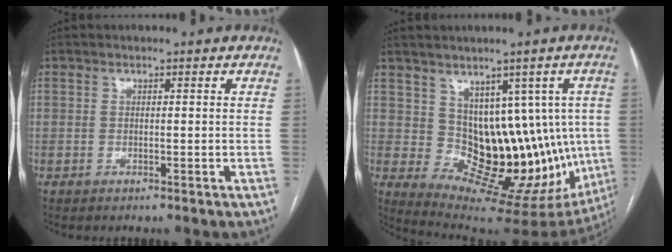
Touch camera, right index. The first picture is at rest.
{"total": 14.2, "force": [1.6, 8.6, 11.2], "torque": [-0.125, 0.020, 0.050]}